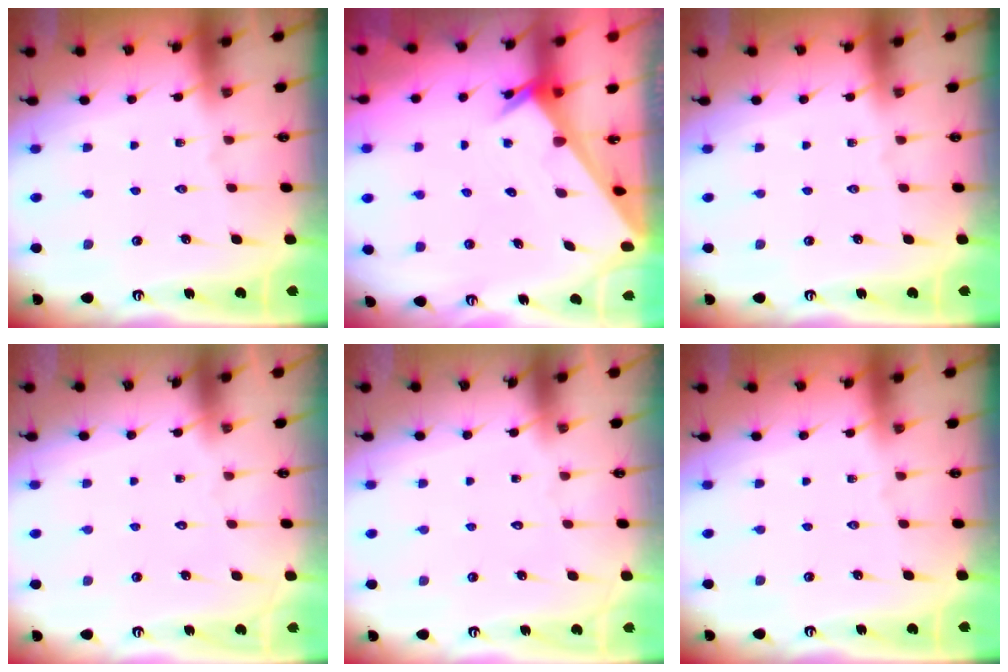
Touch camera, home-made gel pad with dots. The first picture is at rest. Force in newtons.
{"total": 3.3, "press": 3.3, "slide": 0.3}
{"total": 0.0}
{"total": 1.5, "press": 1.5, "slide": 0.0}
{"total": 1.5, "press": 1.5, "slide": 0.0}
{"total": 0.0}